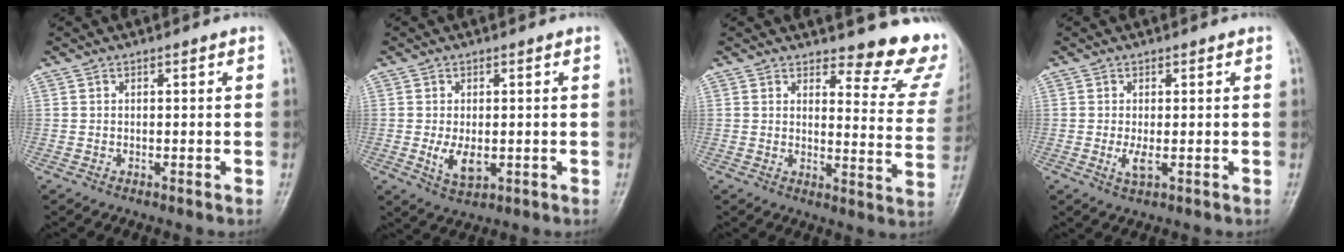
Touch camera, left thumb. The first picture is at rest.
{"total": 4.7, "force": [-0.5, 2.6, 3.8], "torque": [-0.066, -0.010, -0.002]}
{"total": 13.4, "force": [11.8, 3.8, 5.1], "torque": [-0.018, -0.117, 0.119]}
{"total": 2.3, "force": [-0.2, 0.9, 2.1], "torque": [-0.048, -0.007, -0.002]}